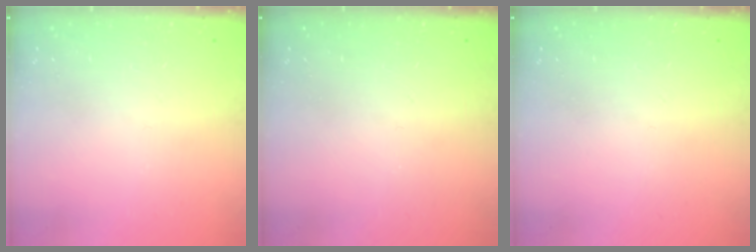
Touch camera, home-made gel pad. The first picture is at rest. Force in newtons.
{"total": 0.0}
{"total": 0.0}